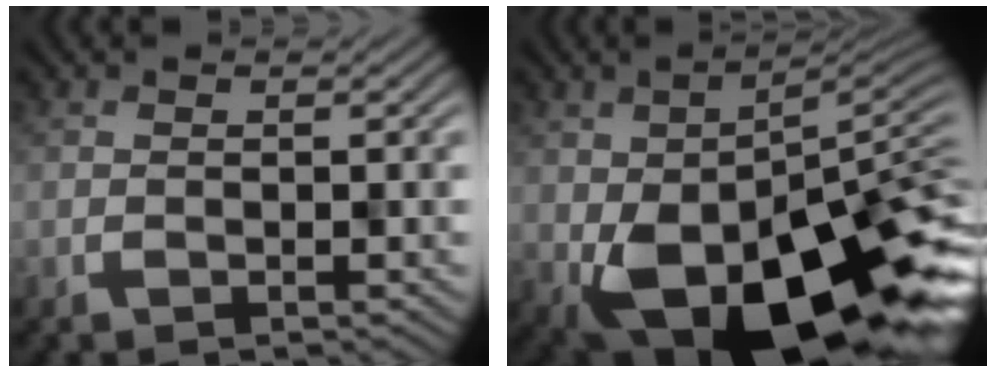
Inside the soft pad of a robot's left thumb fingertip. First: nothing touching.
{"total": 17.3, "force": [-5.8, 8.4, 13.9], "torque": [-0.227, -0.035, -0.087]}